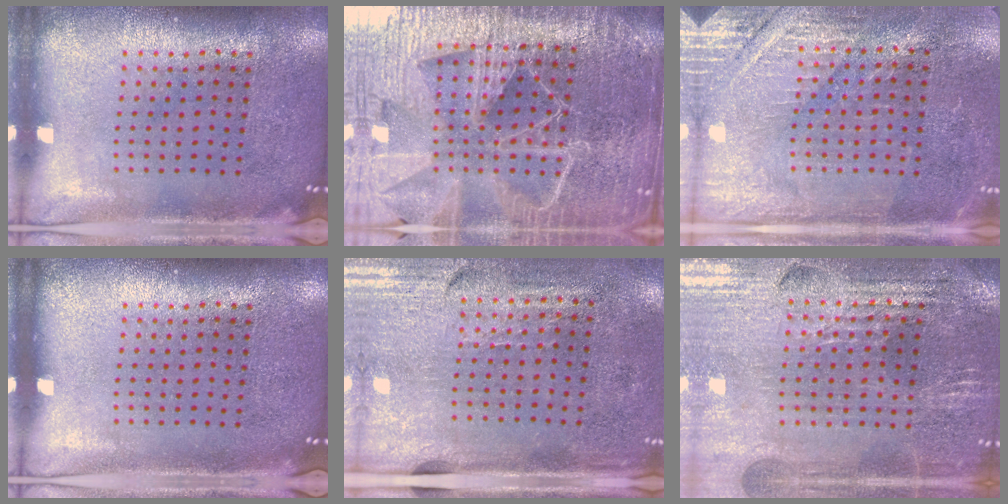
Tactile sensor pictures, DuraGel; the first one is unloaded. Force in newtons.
{"total": 6.3, "press": 5.5, "slide": 3.1}
{"total": 2.9, "press": 2.8, "slide": 0.5}
{"total": 0.0}
{"total": 3.1, "press": 2.6, "slide": 1.6}
{"total": 2.9, "press": 2.8, "slide": 0.5}